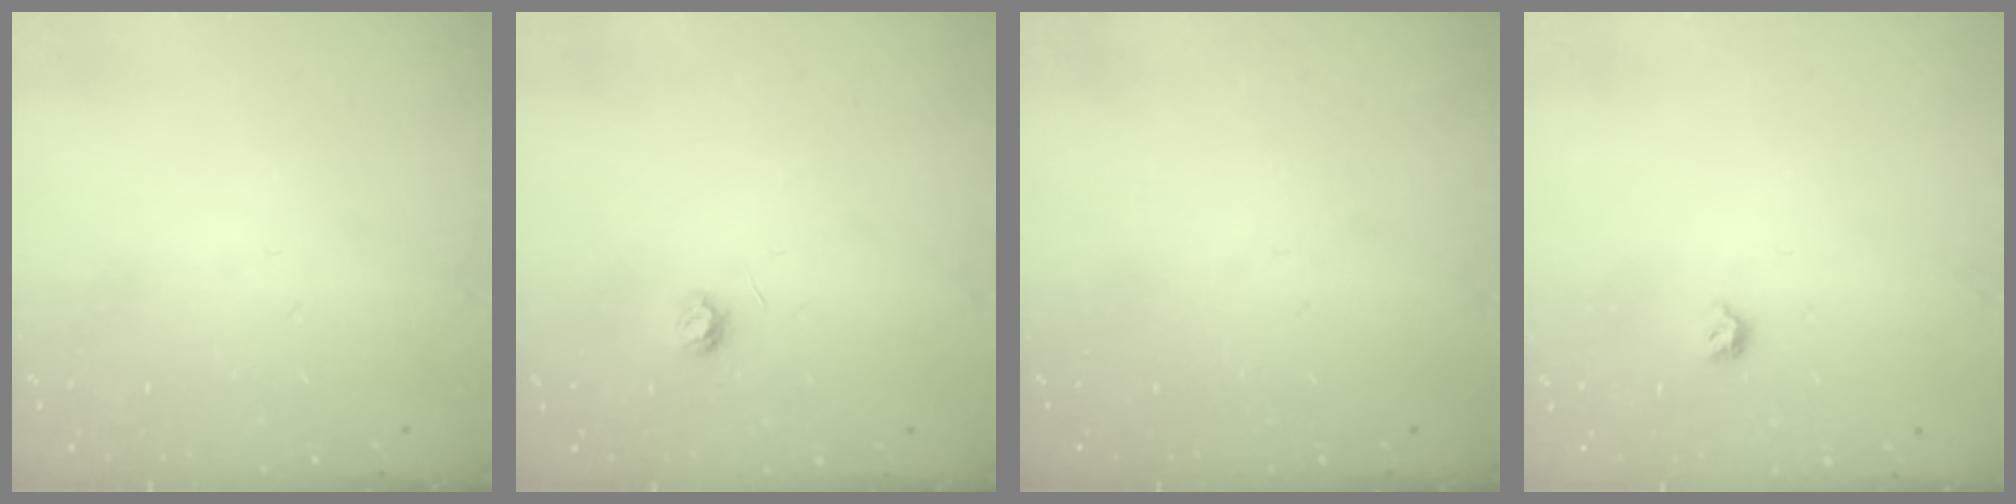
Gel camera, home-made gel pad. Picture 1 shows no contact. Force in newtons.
{"total": 3.5, "press": 3.5, "slide": 0.5}
{"total": 0.0}
{"total": 4.0, "press": 4.0, "slide": 0.8}